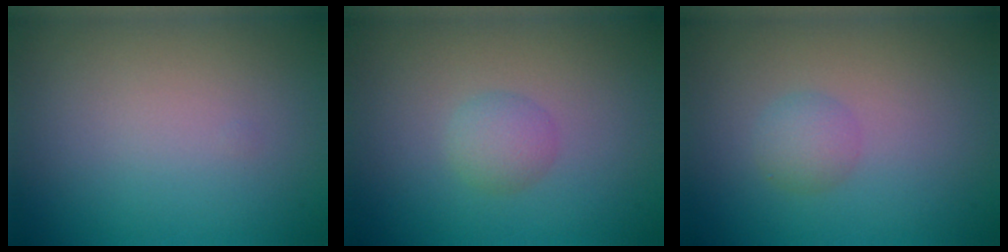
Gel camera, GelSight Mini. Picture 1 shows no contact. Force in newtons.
{"total": 1.7, "press": 1.7, "slide": 0.0}
{"total": 1.7, "press": 1.7, "slide": 0.0}